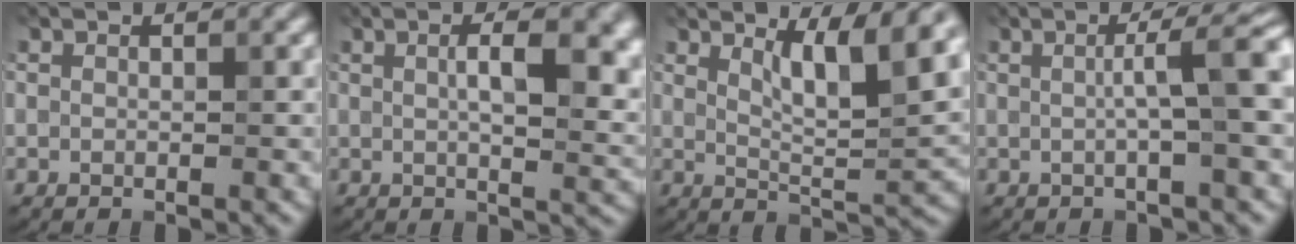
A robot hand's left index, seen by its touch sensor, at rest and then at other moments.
{"total": 7.5, "force": [1.6, 2.5, 6.8], "torque": [-0.097, 0.008, 0.027]}
{"total": 6.0, "force": [3.0, 1.2, 5.0], "torque": [-0.085, -0.004, 0.052]}
{"total": 4.1, "force": [0.4, 0.2, 4.1], "torque": [-0.066, 0.016, 0.001]}